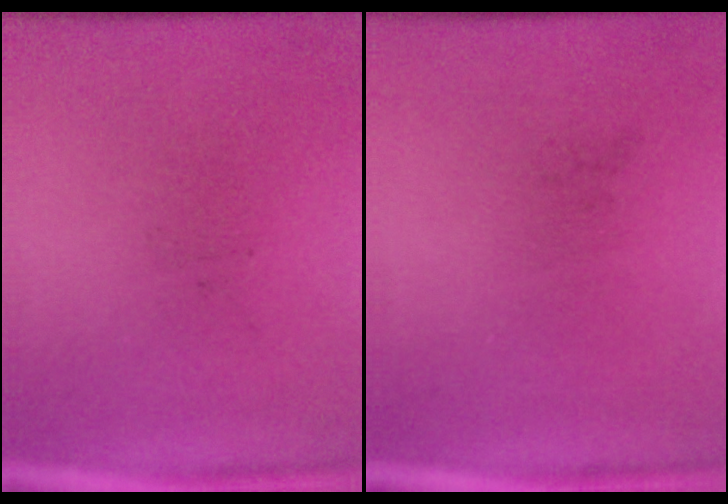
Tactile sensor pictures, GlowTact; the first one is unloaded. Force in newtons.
{"total": 0.0}